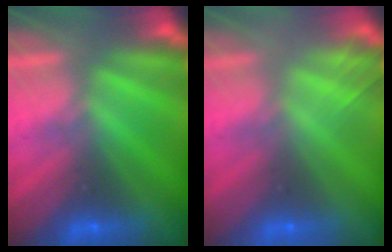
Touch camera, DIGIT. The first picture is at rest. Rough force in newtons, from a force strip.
{"total": 2.0}